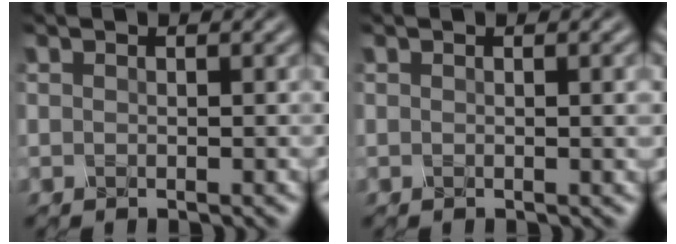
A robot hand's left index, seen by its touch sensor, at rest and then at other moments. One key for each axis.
{"total": 2.1, "fx": 0.4, "fy": 0.9, "fz": 1.8, "tx": -0.004, "ty": 0.009, "tz": -0.003}